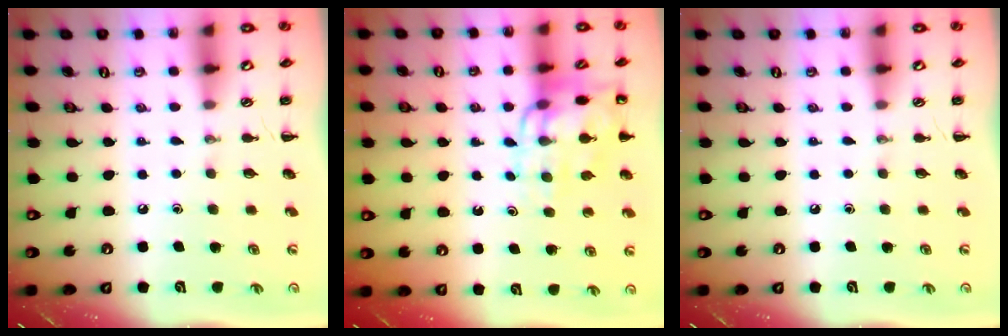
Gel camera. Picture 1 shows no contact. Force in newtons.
{"total": 11.3, "press": 11.2, "slide": 1.8}
{"total": 0.0}